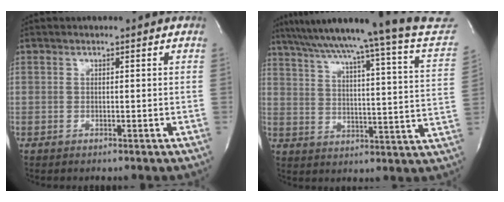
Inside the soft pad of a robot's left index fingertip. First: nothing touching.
{"total": 29.3, "force": [26.2, -1.4, 13.0], "torque": [-0.208, -0.072, 0.334]}